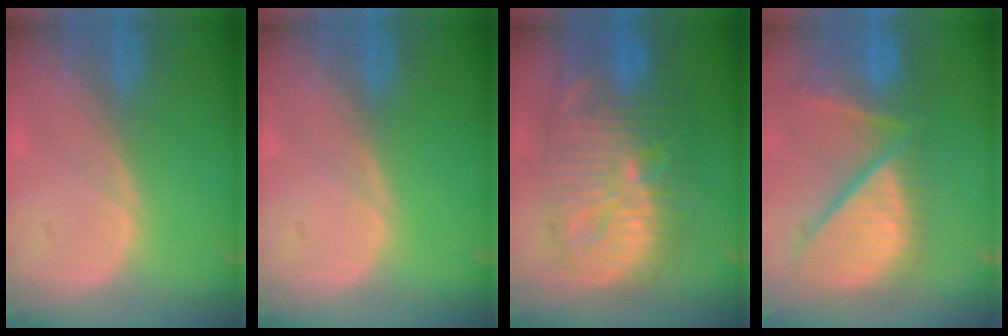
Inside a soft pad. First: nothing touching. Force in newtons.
{"total": 0.0}
{"total": 13.3, "press": 13.2, "slide": 1.3}
{"total": 12.8, "press": 10.8, "slide": 7.0}